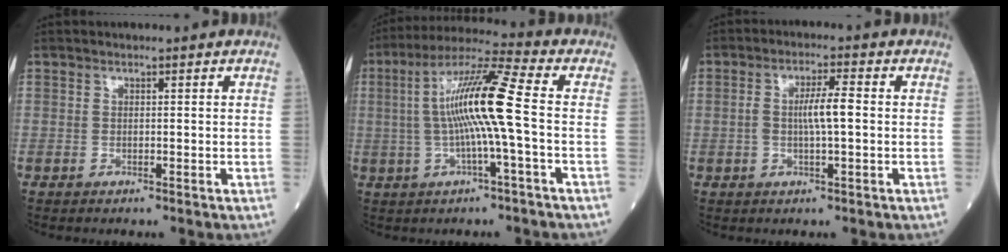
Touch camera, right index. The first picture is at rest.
{"total": 12.0, "force": [-0.2, -0.6, 12.0], "torque": [-0.224, 0.018, -0.009]}
{"total": 4.8, "force": [-0.1, 0.7, 4.8], "torque": [-0.091, 0.008, -0.002]}